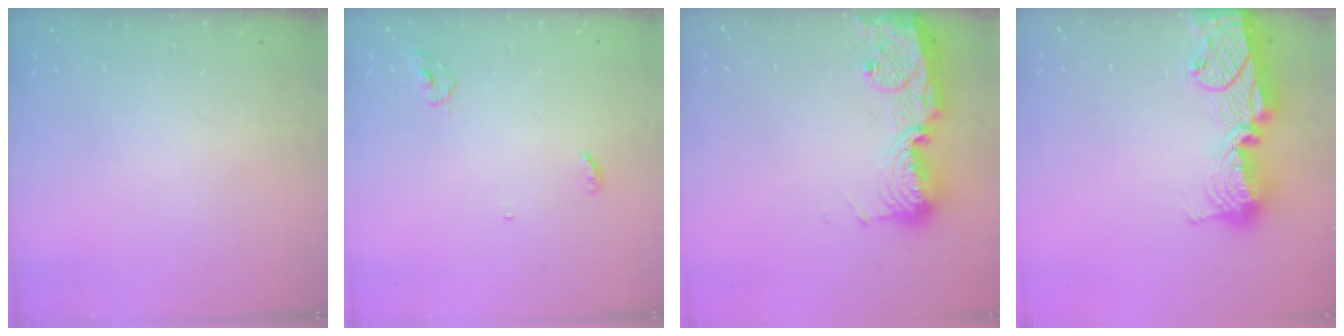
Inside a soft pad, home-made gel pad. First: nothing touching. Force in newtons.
{"total": 3.6, "press": 3.5, "slide": 0.3}
{"total": 15.2, "press": 15.1, "slide": 1.2}
{"total": 17.5, "press": 17.4, "slide": 1.3}